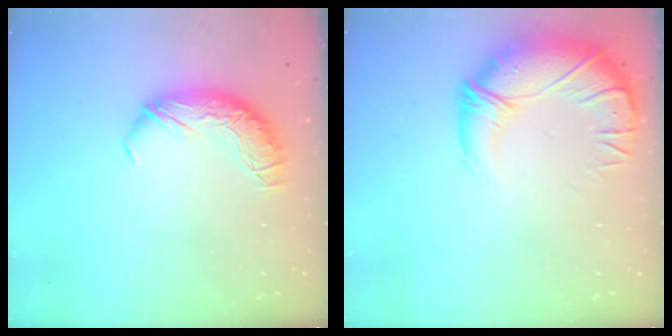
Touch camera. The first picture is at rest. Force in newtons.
{"total": 3.4, "press": 1.1, "slide": 3.2}